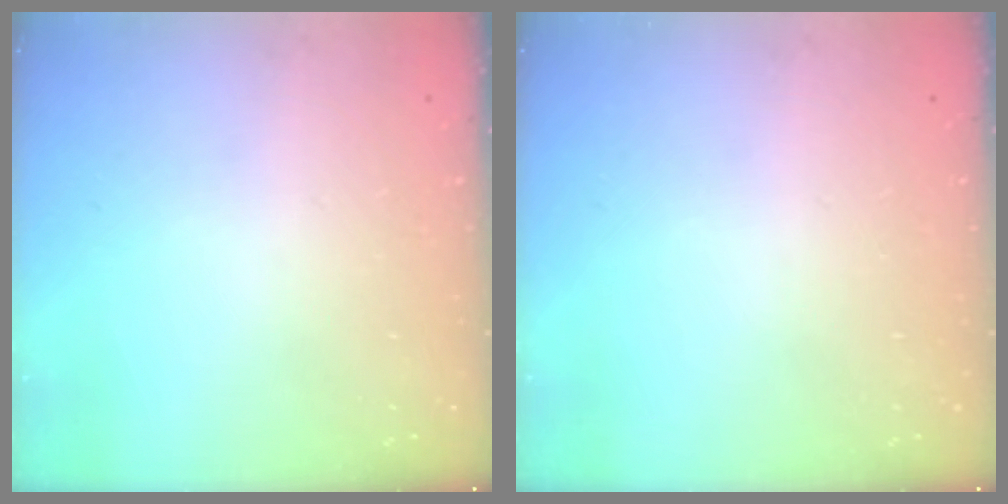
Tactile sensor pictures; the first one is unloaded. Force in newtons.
{"total": 0.0}